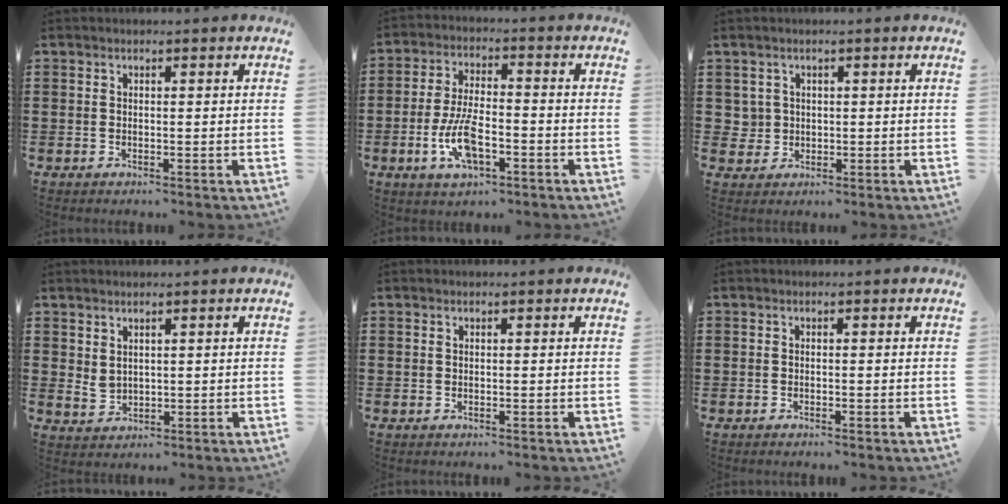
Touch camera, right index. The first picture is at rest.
{"total": 8.4, "force": [-2.9, 3.5, 7.0], "torque": [-0.161, -0.007, -0.058]}
{"total": 2.2, "force": [0.4, 2.2, 0.3], "torque": [-0.015, 0.010, 0.007]}
{"total": 2.1, "force": [1.5, 1.1, 0.9], "torque": [-0.022, 0.003, 0.030]}
{"total": 0.0}
{"total": 0.0}